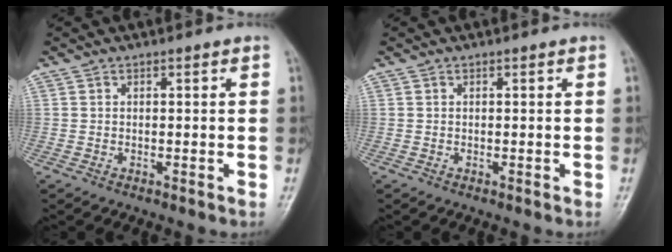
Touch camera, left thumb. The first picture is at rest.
{"total": 0.0}